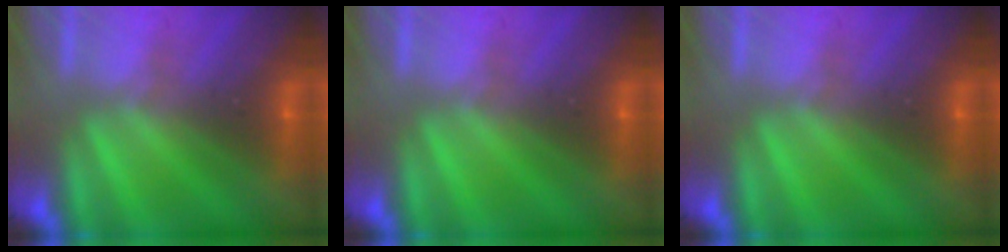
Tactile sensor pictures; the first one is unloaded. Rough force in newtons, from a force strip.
{"total": 0.0}
{"total": 0.0}